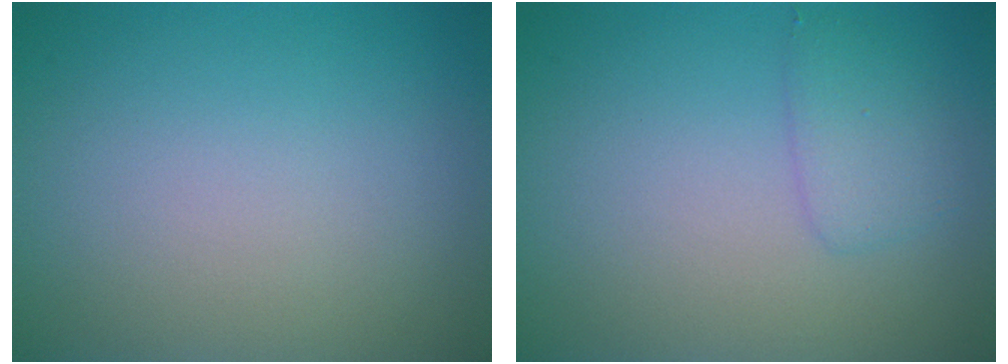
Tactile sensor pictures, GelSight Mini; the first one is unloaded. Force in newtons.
{"total": 1.7, "press": 1.7, "slide": 0.1}